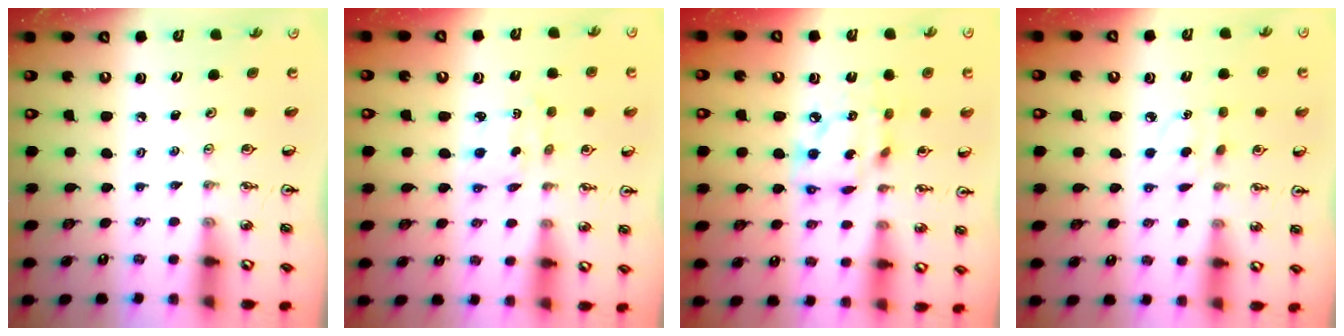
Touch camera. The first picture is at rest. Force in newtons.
{"total": 2.3, "press": 2.3, "slide": 0.6}
{"total": 12.8, "press": 12.8, "slide": 0.9}
{"total": 6.3, "press": 6.3, "slide": 0.6}